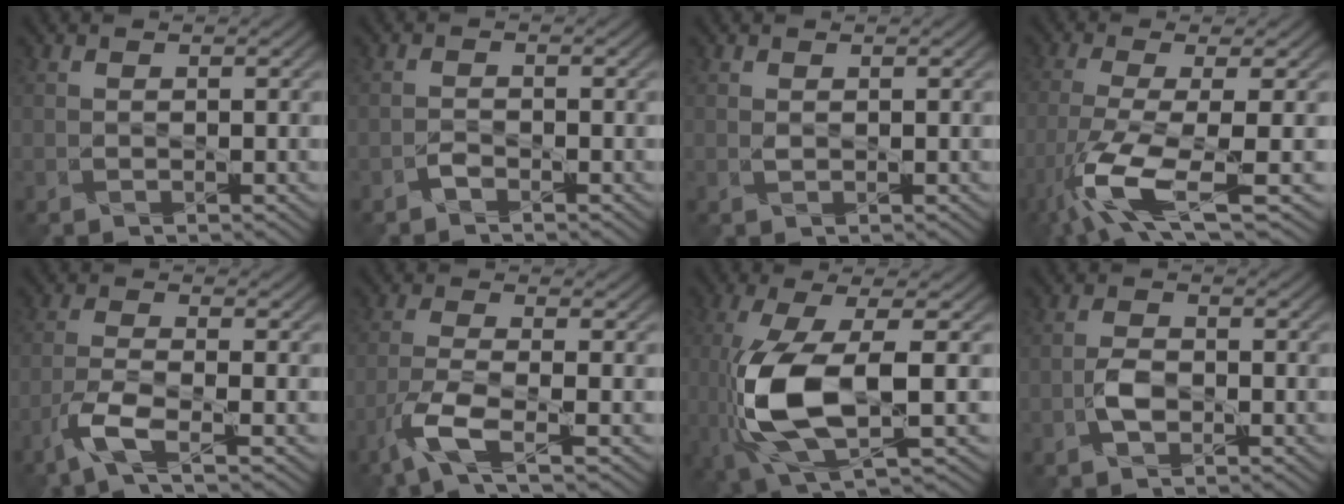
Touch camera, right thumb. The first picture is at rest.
{"total": 1.0, "force": [-1.0, 0.0, 0.0], "torque": [-0.001, 0.003, -0.026]}
{"total": 0.0}
{"total": 9.2, "force": [-3.9, 1.9, 8.1], "torque": [-0.157, -0.009, -0.084]}
{"total": 4.7, "force": [-3.0, 0.7, 3.6], "torque": [-0.079, -0.003, -0.074]}
{"total": 5.5, "force": [-3.2, 1.0, 4.4], "torque": [-0.097, -0.004, -0.081]}
{"total": 11.1, "force": [-1.8, 3.8, 10.3], "torque": [-0.235, -0.009, -0.038]}
{"total": 2.8, "force": [-1.2, 1.5, 1.9], "torque": [-0.041, 0.001, -0.032]}